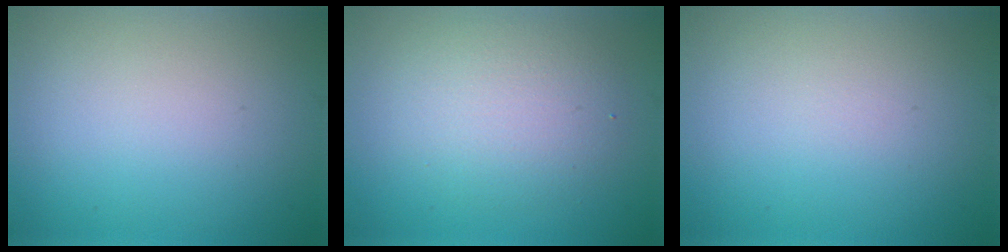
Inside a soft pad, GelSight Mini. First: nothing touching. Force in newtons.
{"total": 3.9, "press": 3.9, "slide": 0.0}
{"total": 0.0}